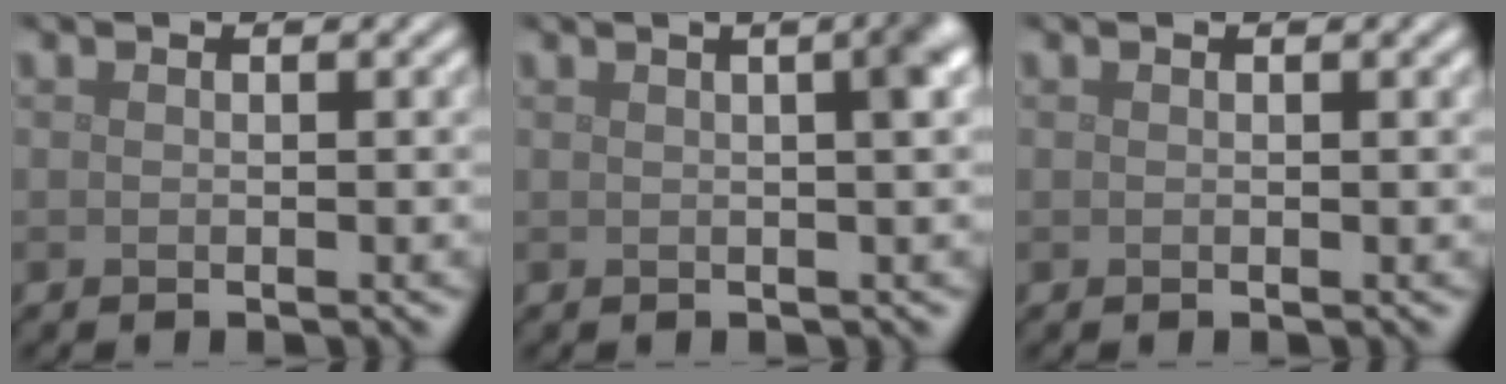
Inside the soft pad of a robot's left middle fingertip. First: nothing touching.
{"total": 5.6, "force": [1.6, 2.6, 4.7], "torque": [-0.013, 0.040, -0.013]}
{"total": 0.6, "force": [0.4, 0.1, 0.4], "torque": [-0.005, 0.004, 0.006]}